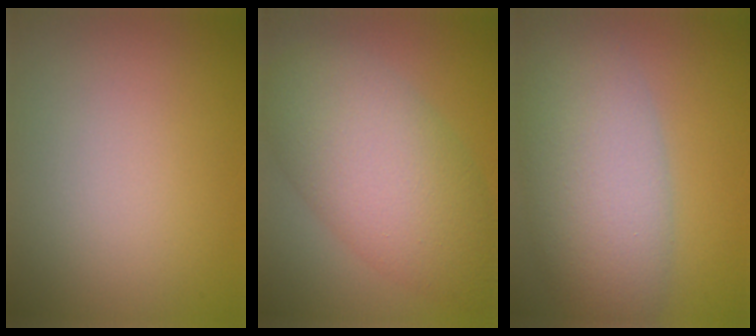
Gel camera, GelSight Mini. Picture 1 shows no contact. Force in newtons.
{"total": 9.4, "press": 9.3, "slide": 0.5}
{"total": 7.7, "press": 7.7, "slide": 0.4}